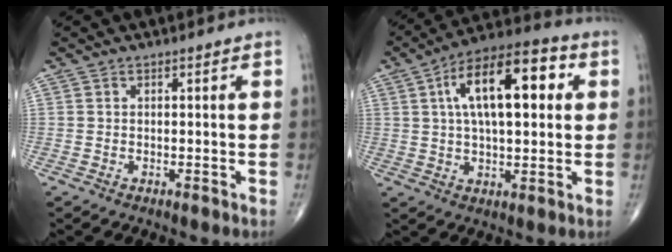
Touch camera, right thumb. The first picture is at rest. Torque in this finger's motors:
{"motor_torque": [0.81, 4.20, 1.69, 0.59, 0.20]}